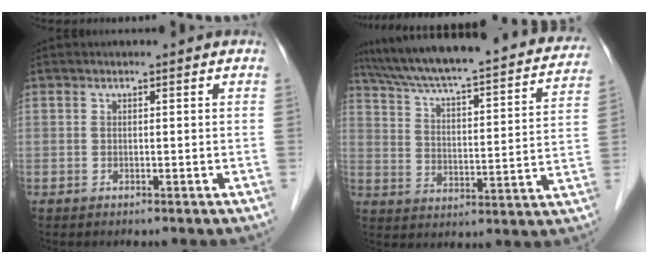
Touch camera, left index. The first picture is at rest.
{"total": 28.0, "force": [24.8, 4.0, 12.5], "torque": [-0.202, -0.023, 0.324]}